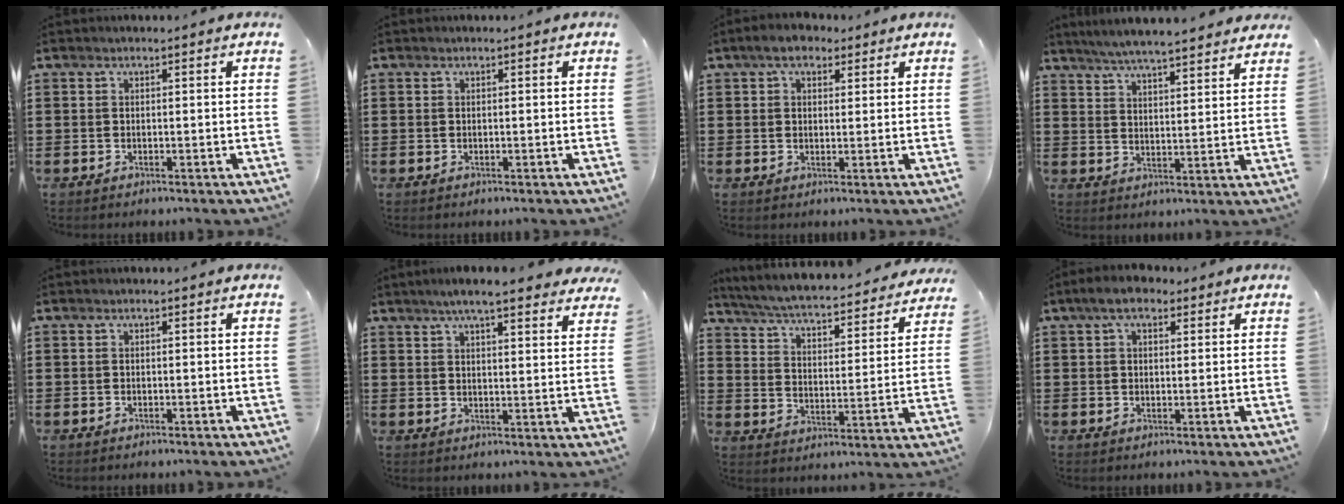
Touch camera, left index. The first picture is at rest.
{"total": 0.0}
{"total": 4.2, "force": [2.8, 2.2, 2.2], "torque": [-0.044, 0.010, 0.050]}
{"total": 5.3, "force": [5.1, -0.2, 1.5], "torque": [-0.047, -0.022, 0.089]}
{"total": 0.0}
{"total": 5.9, "force": [5.1, 0.4, 3.0], "torque": [-0.072, -0.011, 0.092]}
{"total": 4.7, "force": [4.4, -0.4, 1.4], "torque": [-0.050, -0.038, 0.067]}
{"total": 4.9, "force": [3.1, 2.3, 2.9], "torque": [-0.060, 0.009, 0.054]}